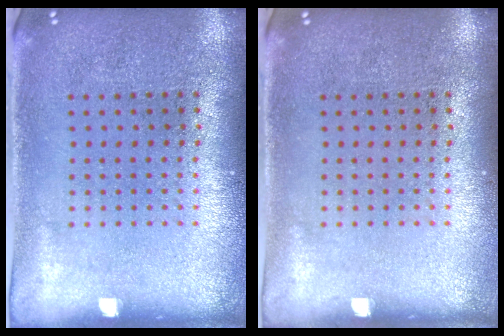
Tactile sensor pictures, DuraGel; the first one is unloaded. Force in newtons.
{"total": 0.0}